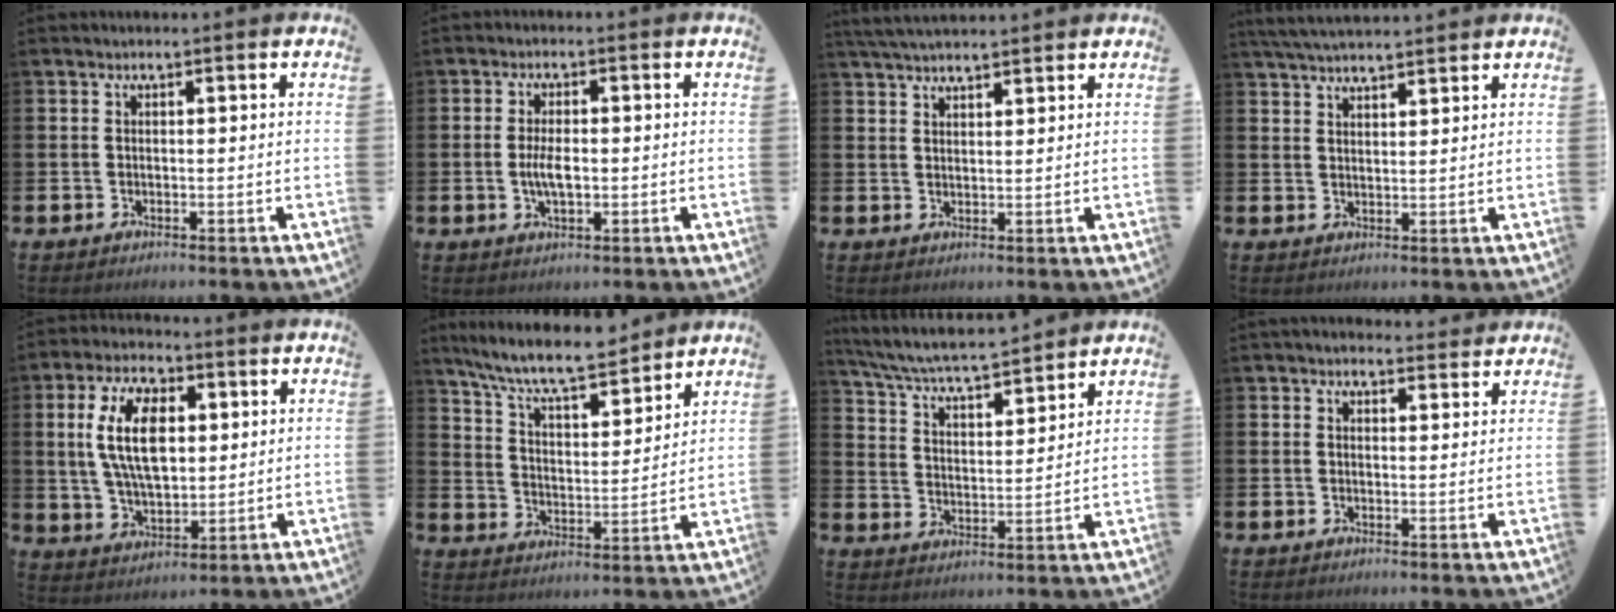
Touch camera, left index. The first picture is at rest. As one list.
[{"total": 4.1, "force": [-0.3, 1.8, 3.7], "torque": [-0.065, -0.004, -0.011]}, {"total": 3.7, "force": [3.5, 0.4, 1.0], "torque": [-0.026, -0.009, 0.066]}, {"total": 4.3, "force": [4.2, 0.3, 0.8], "torque": [-0.026, -0.015, 0.078]}, {"total": 10.1, "force": [3.1, 5.4, 8.0], "torque": [-0.145, 0.012, 0.055]}, {"total": 9.3, "force": [8.6, 1.4, 3.2], "torque": [-0.094, -0.053, 0.152]}, {"total": 6.4, "force": [6.1, 0.4, 1.7], "torque": [-0.064, -0.045, 0.105]}, {"total": 2.0, "force": [1.9, 0.7, 0.2], "torque": [0.000, -0.007, 0.033]}]